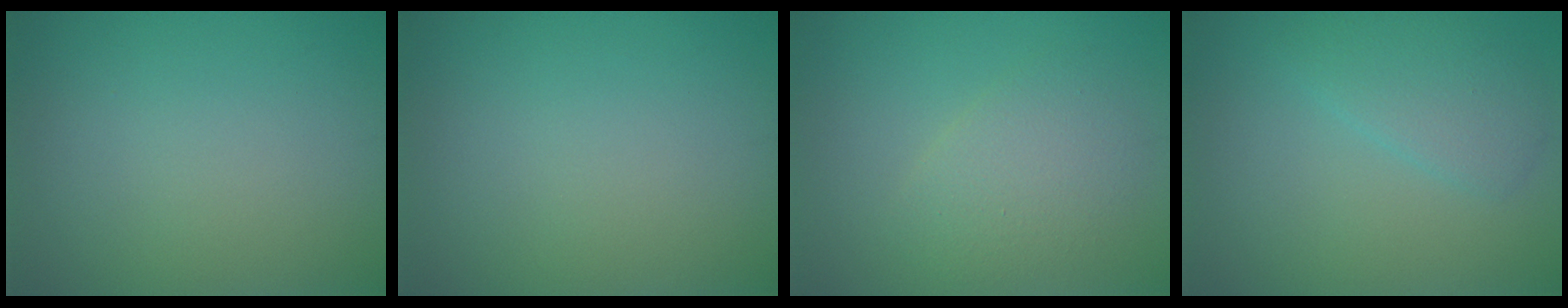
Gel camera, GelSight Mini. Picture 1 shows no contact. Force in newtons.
{"total": 0.0}
{"total": 3.0, "press": 3.0, "slide": 0.2}
{"total": 2.7, "press": 2.7, "slide": 0.2}